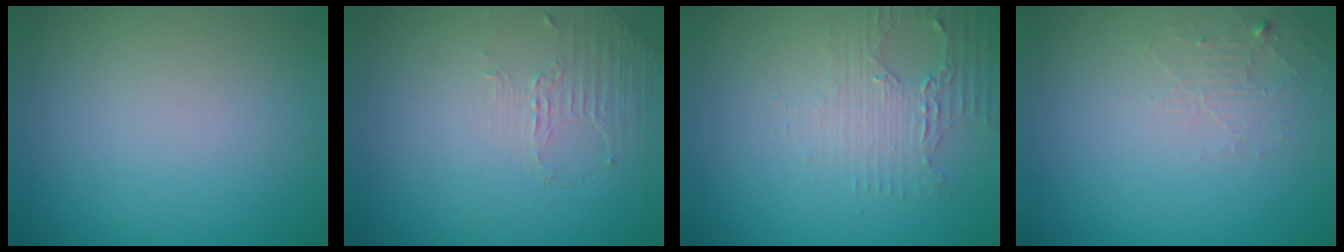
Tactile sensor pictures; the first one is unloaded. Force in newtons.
{"total": 1.2, "press": 0.4, "slide": 1.1}
{"total": 2.7, "press": 2.4, "slide": 1.3}
{"total": 1.7, "press": 1.7, "slide": 0.3}